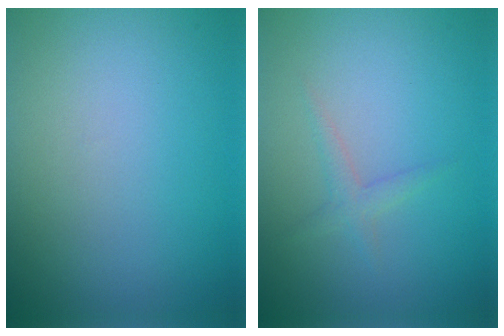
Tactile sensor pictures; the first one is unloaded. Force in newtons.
{"total": 1.3, "press": 1.3, "slide": 0.1}